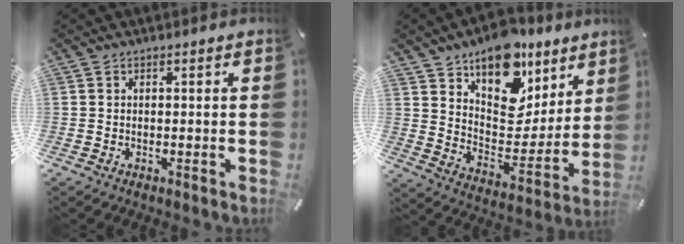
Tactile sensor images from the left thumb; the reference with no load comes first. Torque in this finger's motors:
{"motor_torque": [2.51, 2.50, 1.77, -1.00, 0.15]}